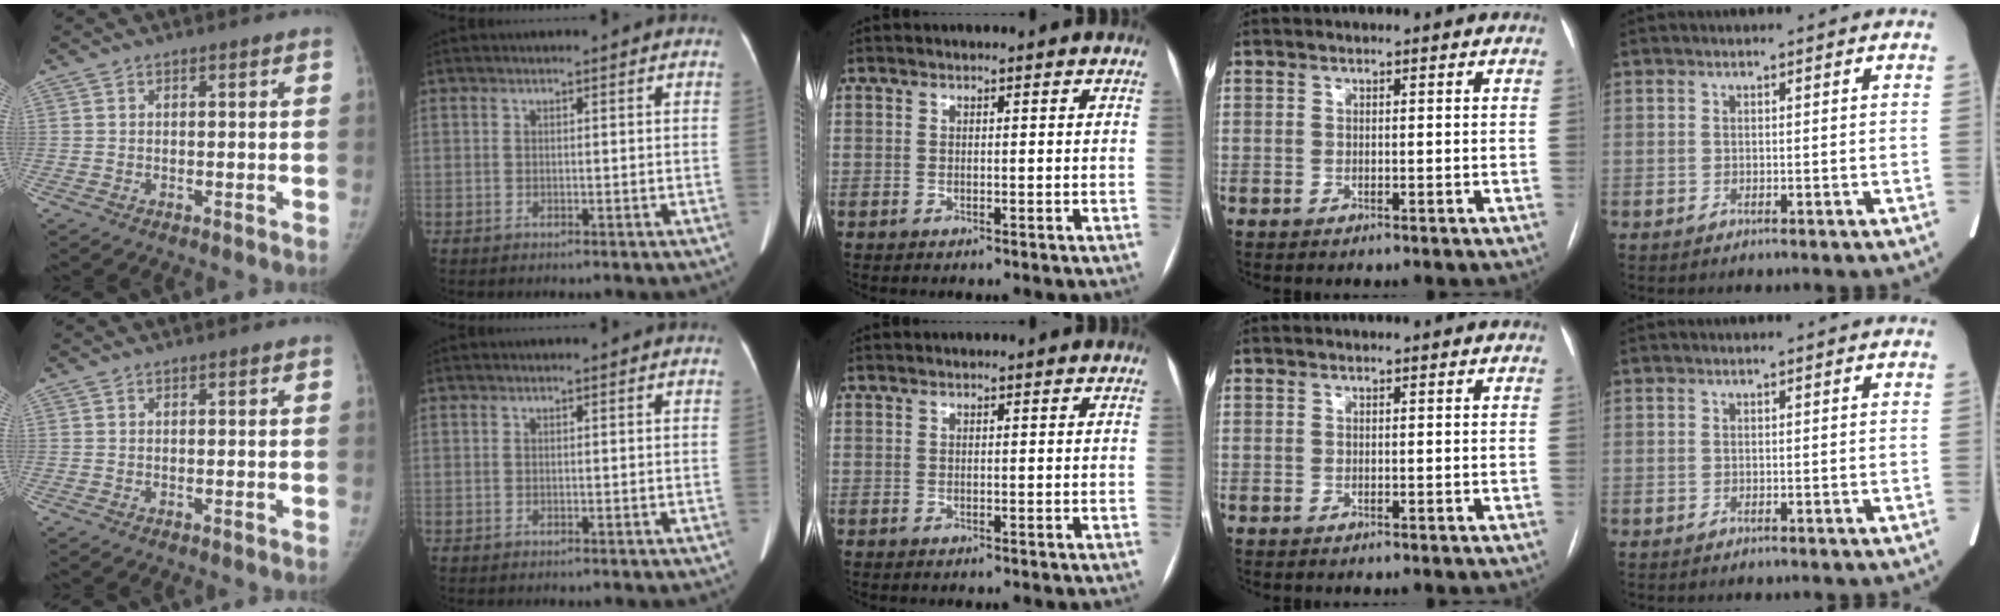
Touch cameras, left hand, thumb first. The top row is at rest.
{}